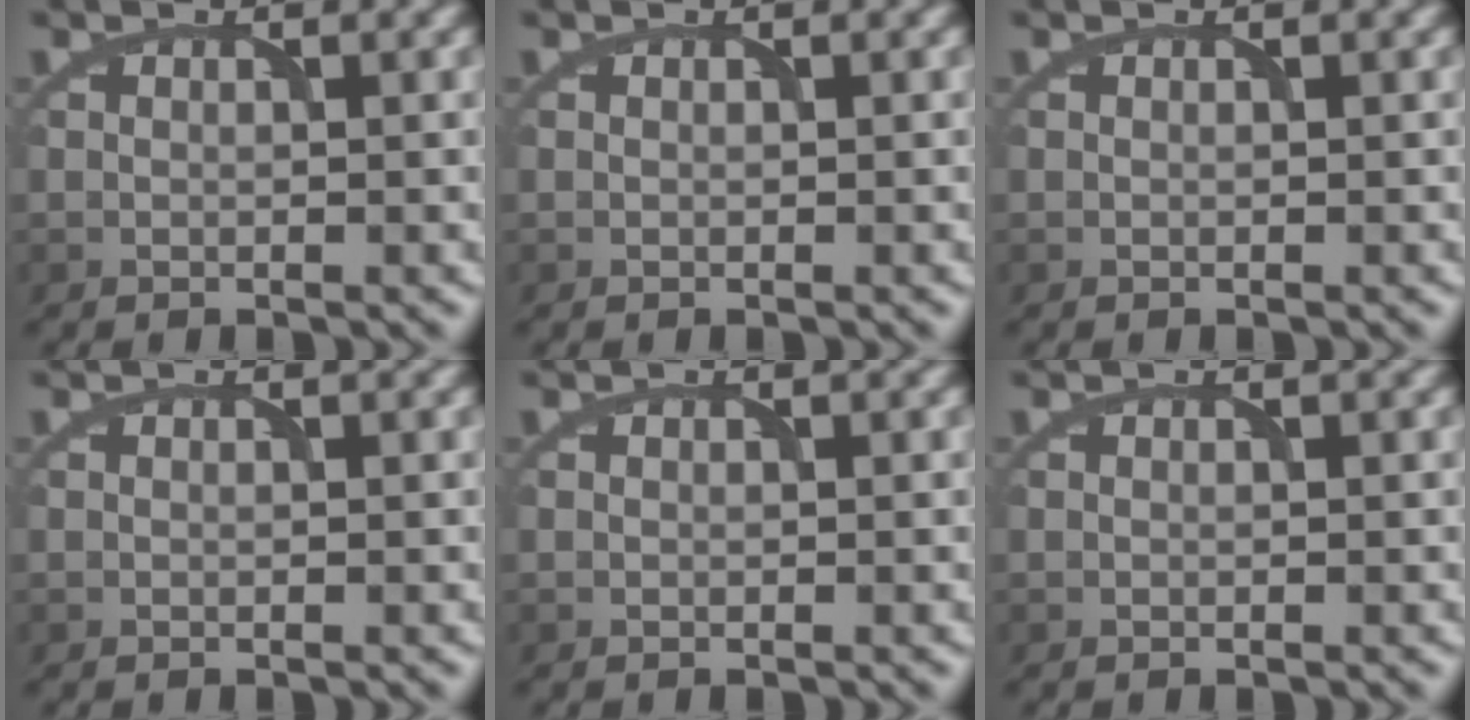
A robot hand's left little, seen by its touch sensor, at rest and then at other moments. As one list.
[{"total": 0.0}, {"total": 0.0}, {"total": 0.0}, {"total": 0.0}, {"total": 0.0}]